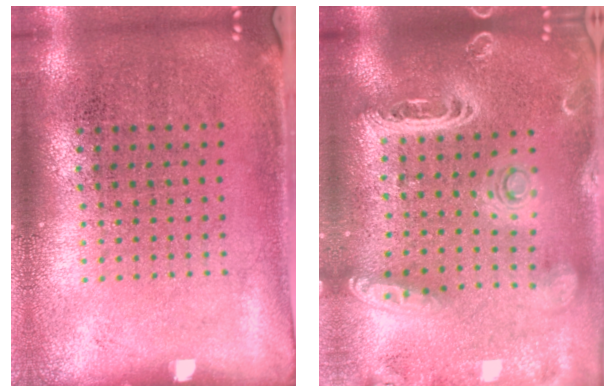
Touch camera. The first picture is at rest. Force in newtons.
{"total": 3.2, "press": 2.7, "slide": 1.7}